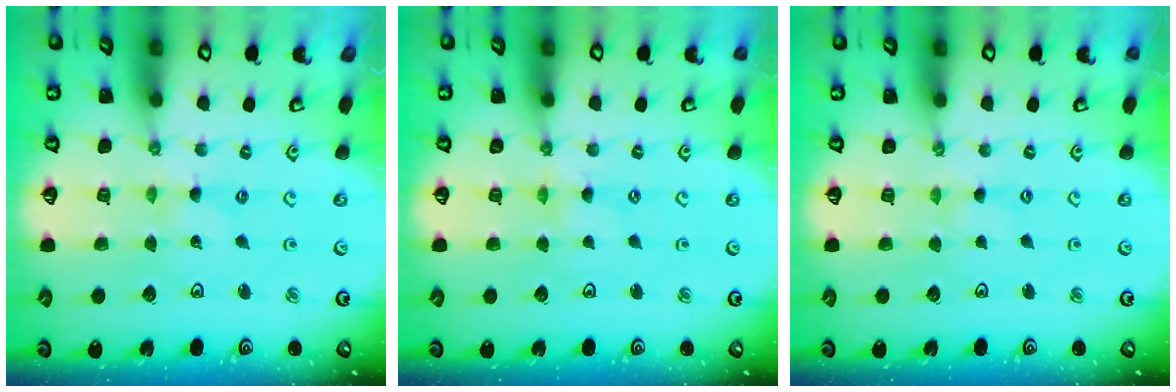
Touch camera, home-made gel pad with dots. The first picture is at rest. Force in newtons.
{"total": 0.7, "press": 0.7, "slide": 0.2}
{"total": 0.0}